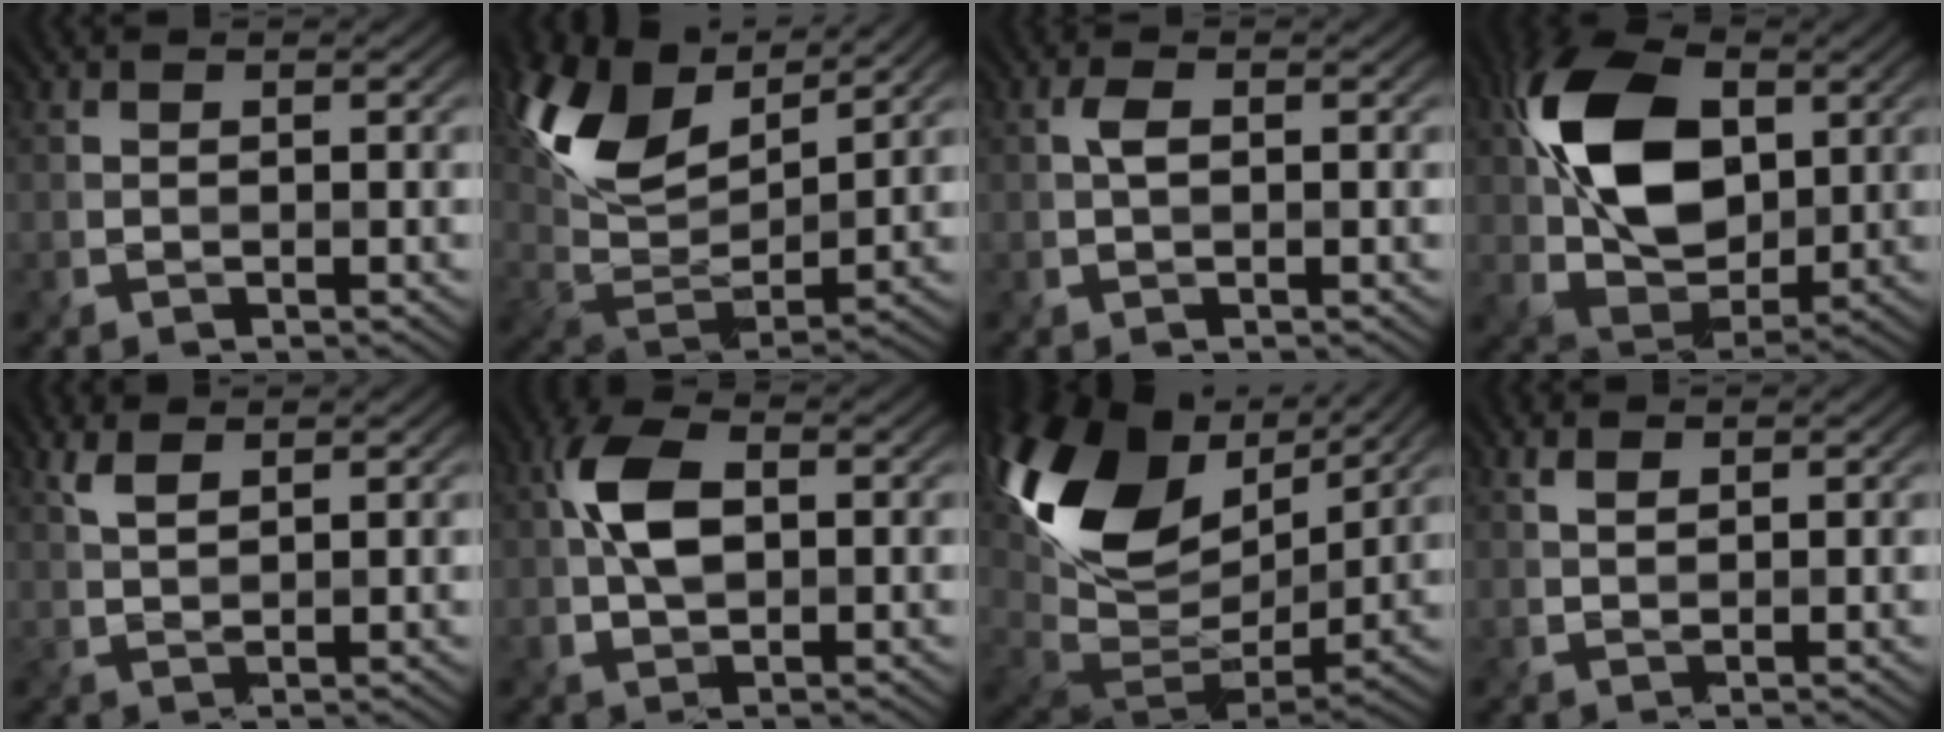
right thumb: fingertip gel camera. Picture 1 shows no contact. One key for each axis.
{"total": 12.7, "fx": 6.9, "fy": 5.9, "fz": 8.9, "tx": -0.195, "ty": 0.016, "tz": 0.136}
{"total": 1.4, "fx": -0.1, "fy": 0.7, "fz": 1.2, "tx": -0.027, "ty": 0.003, "tz": -0.002}
{"total": 14.1, "fx": 2.8, "fy": 9.3, "fz": 10.1, "tx": -0.222, "ty": 0.015, "tz": 0.050}
{"total": 2.3, "fx": 1.6, "fy": 0.7, "fz": 1.5, "tx": -0.039, "ty": 0.004, "tz": 0.039}
{"total": 6.1, "fx": 0.5, "fy": 3.5, "fz": 5.0, "tx": -0.110, "ty": 0.009, "tz": 0.006}
{"total": 17.6, "fx": 7.2, "fy": 10.2, "fz": 12.5, "tx": -0.281, "ty": 0.020, "tz": 0.133}
{"total": 1.2, "fx": 0.9, "fy": 0.4, "fz": 0.6, "tx": -0.018, "ty": 0.002, "tz": 0.025}